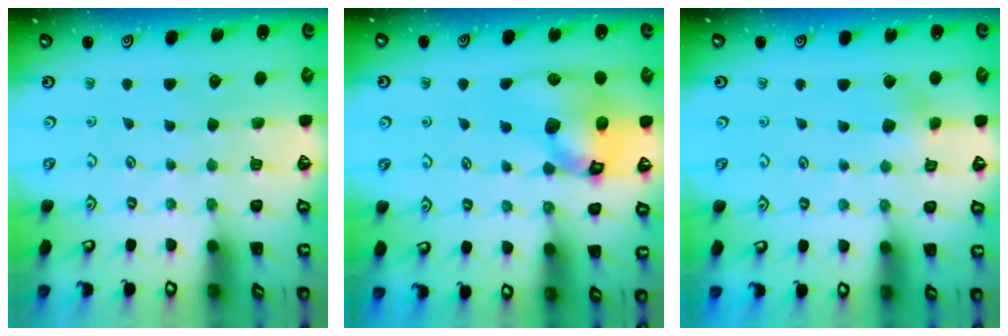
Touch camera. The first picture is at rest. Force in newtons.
{"total": 14.0, "press": 13.8, "slide": 2.1}
{"total": 7.6, "press": 7.5, "slide": 0.5}